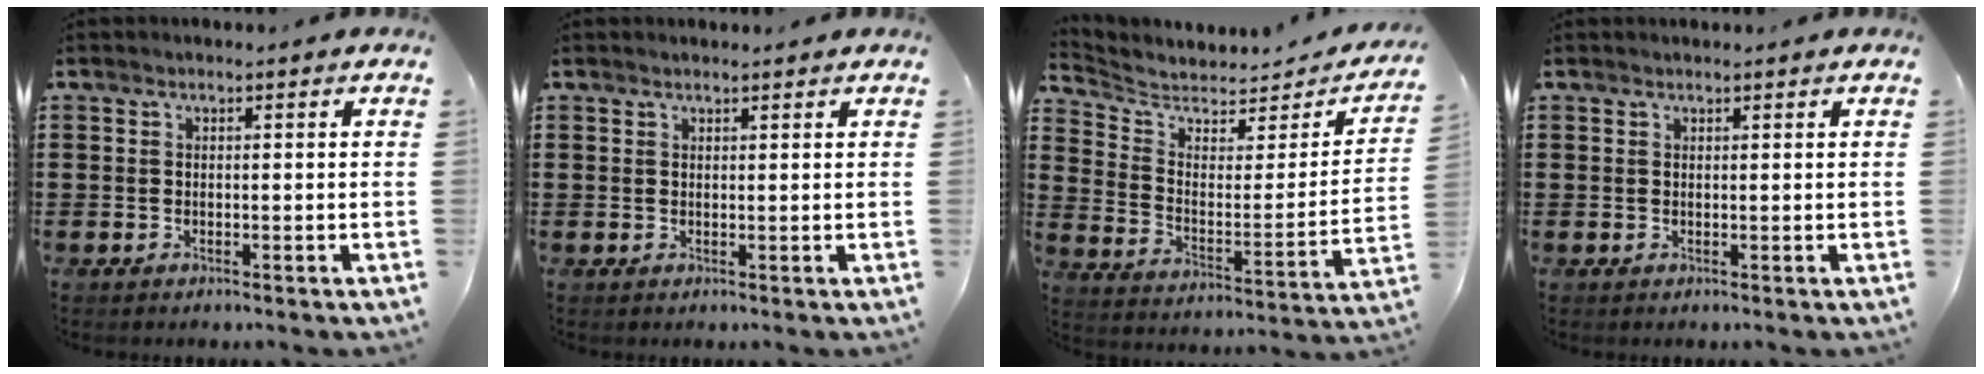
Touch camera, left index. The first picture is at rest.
{"total": 0.8, "force": [0.8, 0.0, 0.3], "torque": [-0.006, -0.002, 0.016]}
{"total": 4.5, "force": [4.1, 1.7, 1.0], "torque": [-0.049, -0.033, 0.066]}
{"total": 0.5, "force": [0.5, 0.0, 0.2], "torque": [-0.006, -0.001, 0.010]}